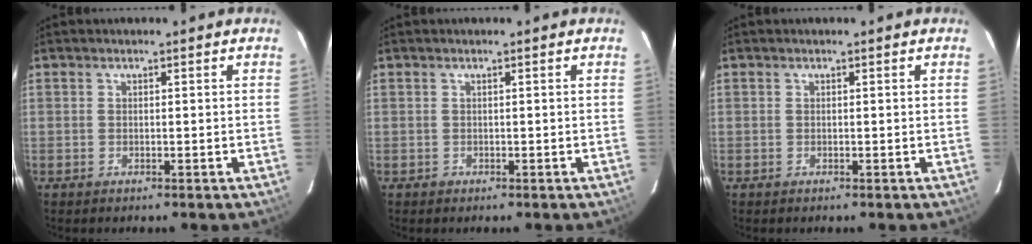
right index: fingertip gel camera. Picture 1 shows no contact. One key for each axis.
{"total": 0.6, "fx": -0.2, "fy": 0.6, "fz": -0.1, "tx": 0.003, "ty": 0.002, "tz": -0.001}
{"total": 0.0}